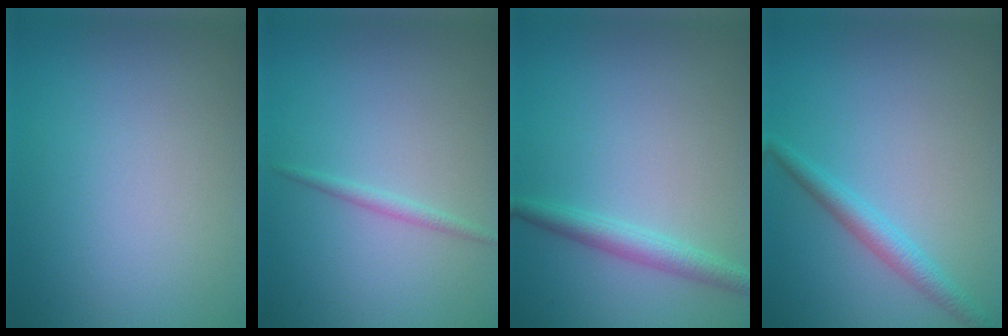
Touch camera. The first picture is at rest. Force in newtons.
{"total": 1.0, "press": 1.0, "slide": 0.0}
{"total": 2.3, "press": 2.3, "slide": 0.1}
{"total": 2.3, "press": 2.3, "slide": 0.2}